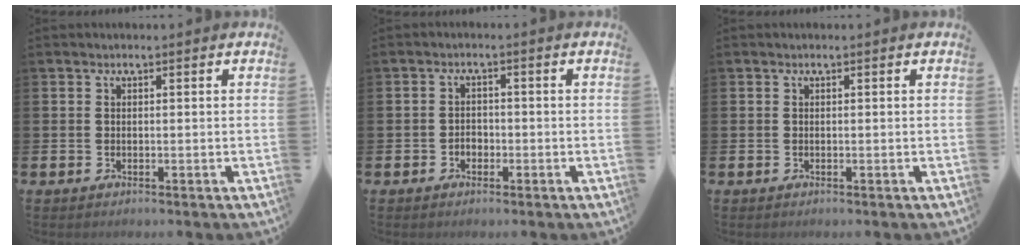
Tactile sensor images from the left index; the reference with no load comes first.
{"total": 1.7, "force": [-0.7, 1.4, 0.6], "torque": [-0.012, 0.003, -0.017]}
{"total": 0.0}